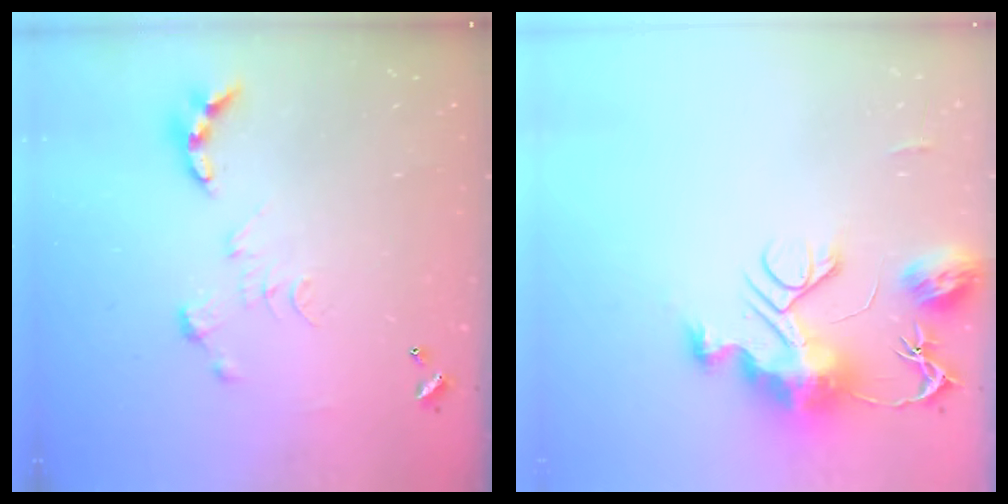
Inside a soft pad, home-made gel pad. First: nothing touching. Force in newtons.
{"total": 13.2, "press": 13.2, "slide": 1.1}